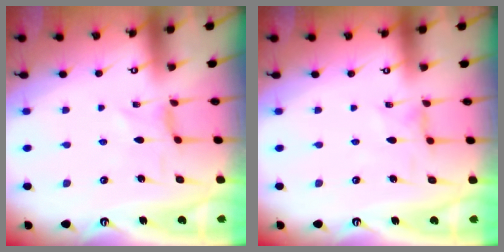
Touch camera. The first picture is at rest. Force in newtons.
{"total": 0.0}